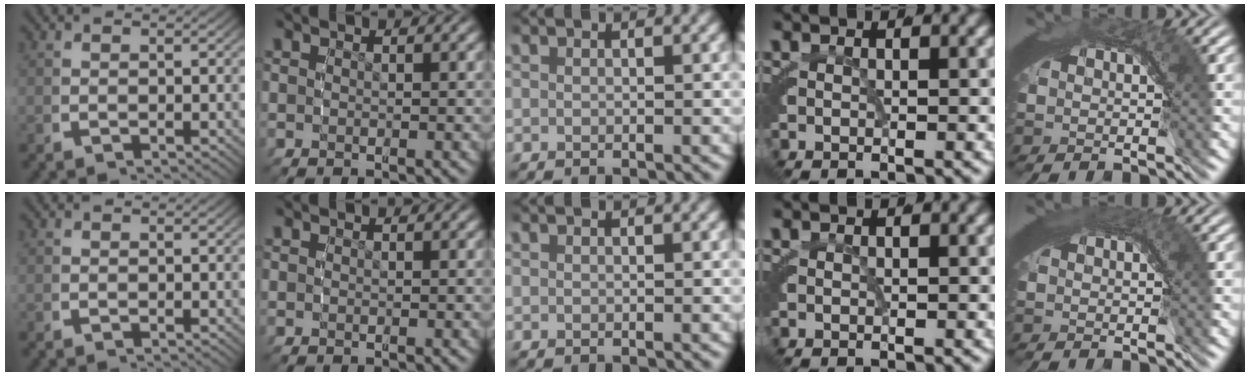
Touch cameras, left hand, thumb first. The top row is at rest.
{"little": {"total": 1.0, "force": [0.6, 0.2, 0.8], "torque": [-0.006, 0.000, 0.007]}}